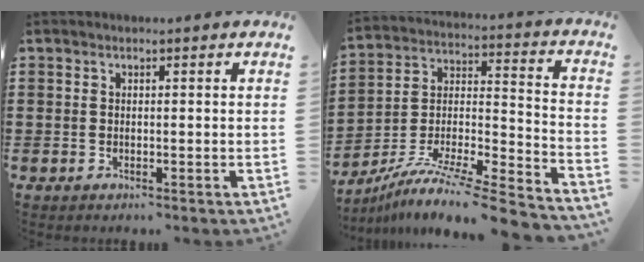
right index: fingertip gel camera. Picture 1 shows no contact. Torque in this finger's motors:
{"motor_torque": [1.09, 1.04, 0.29, 0.08]}